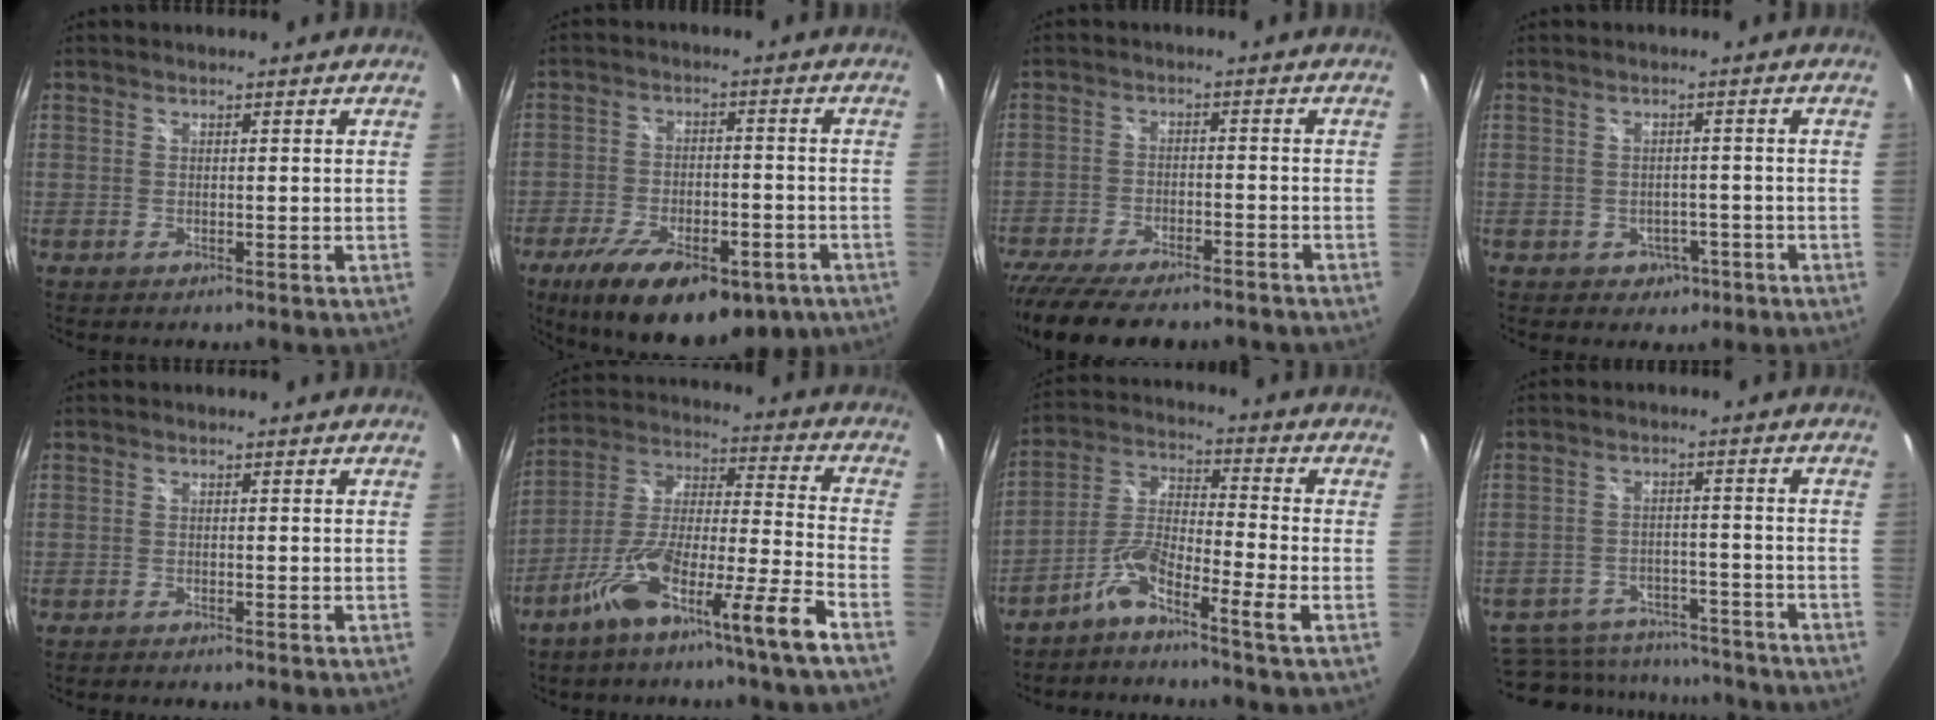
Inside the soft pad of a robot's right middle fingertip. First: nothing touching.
{"total": 21.0, "force": [-12.9, 9.0, 13.9], "torque": [-0.258, -0.036, -0.182]}
{"total": 17.4, "force": [-14.4, 4.6, 8.6], "torque": [-0.179, -0.042, -0.220]}
{"total": 3.8, "force": [-1.8, 3.3, 0.8], "torque": [-0.025, 0.008, -0.014]}
{"total": 1.2, "force": [-1.2, 0.1, 0.3], "torque": [-0.009, -0.010, -0.020]}
{"total": 14.4, "force": [-9.4, -0.8, 10.9], "torque": [-0.187, -0.009, -0.168]}
{"total": 6.4, "force": [-4.4, -0.7, 4.6], "torque": [-0.116, 0.014, -0.095]}
{"total": 18.8, "force": [-14.4, 9.5, 7.5], "torque": [-0.174, 0.007, -0.180]}